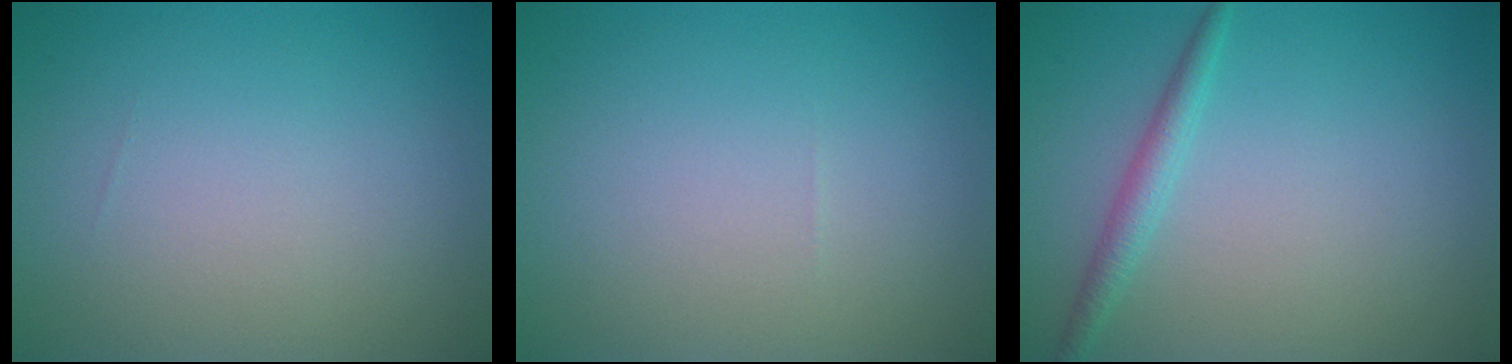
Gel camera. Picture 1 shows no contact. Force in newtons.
{"total": 0.0}
{"total": 1.8, "press": 1.8, "slide": 0.0}